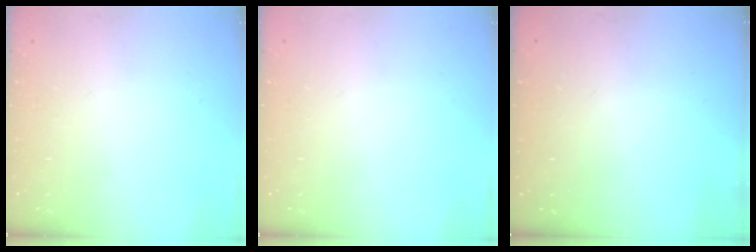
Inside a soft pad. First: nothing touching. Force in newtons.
{"total": 0.0}
{"total": 3.1, "press": 3.1, "slide": 0.1}